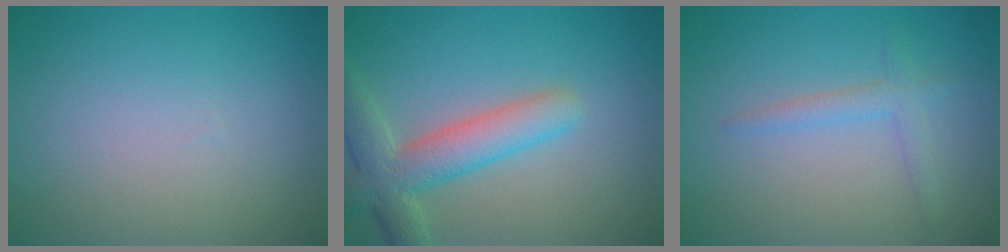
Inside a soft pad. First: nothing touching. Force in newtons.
{"total": 5.4, "press": 5.4, "slide": 0.4}
{"total": 1.8, "press": 1.8, "slide": 0.1}